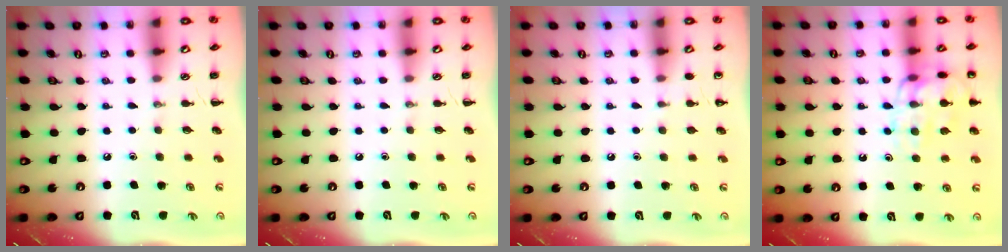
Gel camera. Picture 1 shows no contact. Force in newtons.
{"total": 0.0}
{"total": 4.2, "press": 4.0, "slide": 1.2}
{"total": 14.0, "press": 14.0, "slide": 1.2}